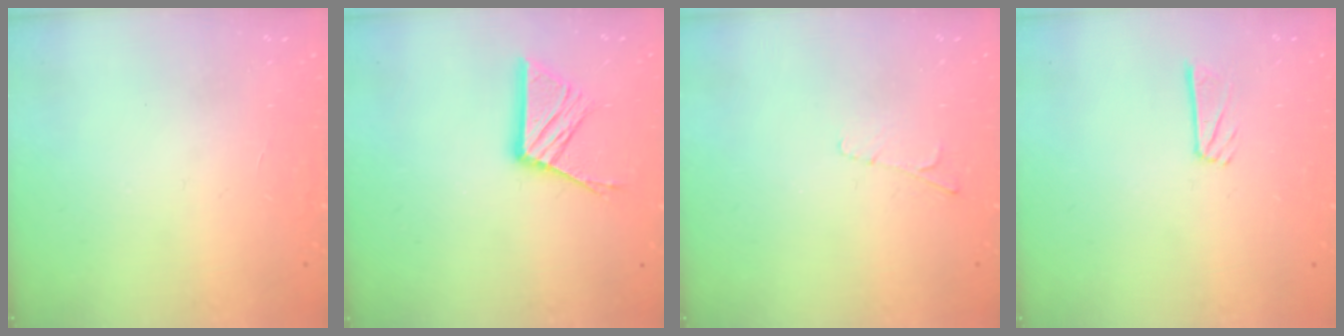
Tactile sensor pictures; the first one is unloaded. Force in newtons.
{"total": 12.1, "press": 12.0, "slide": 1.0}
{"total": 4.0, "press": 4.0, "slide": 0.5}
{"total": 4.4, "press": 4.4, "slide": 0.1}